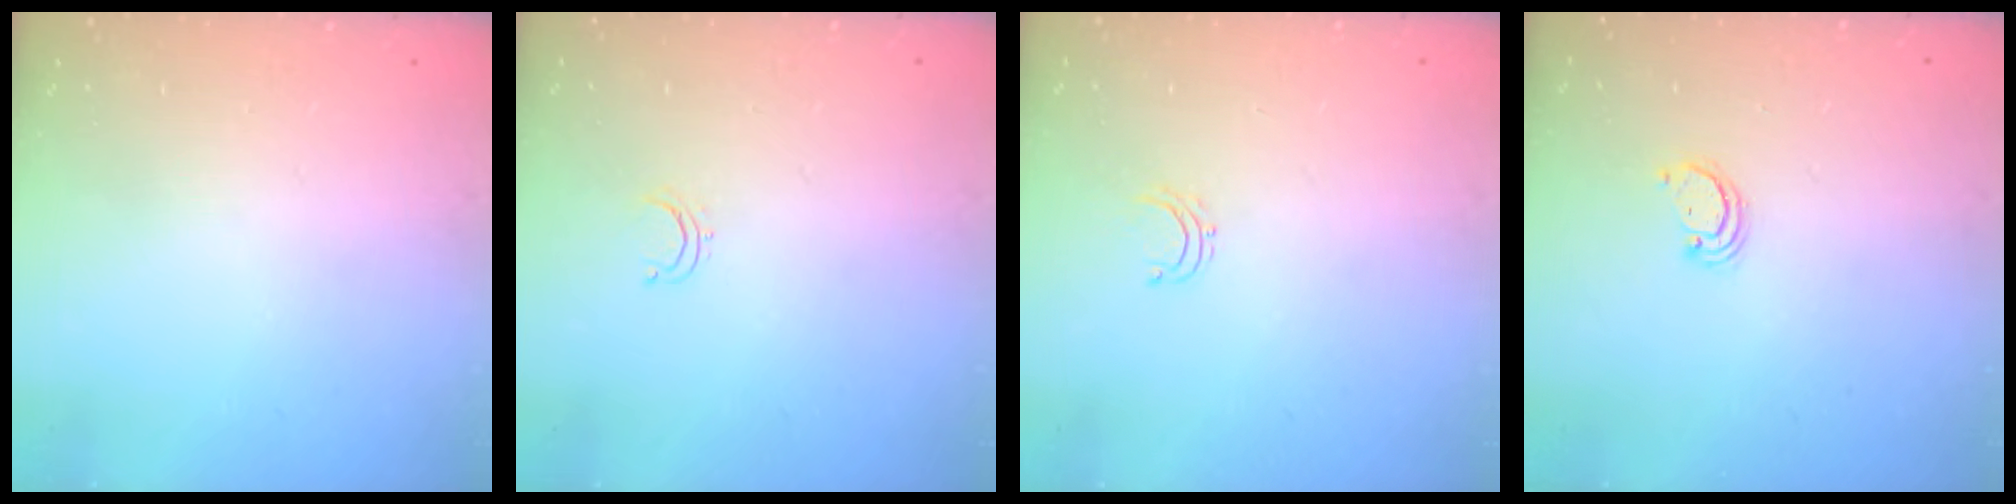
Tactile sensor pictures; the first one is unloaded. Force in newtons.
{"total": 2.8, "press": 2.8, "slide": 0.2}
{"total": 3.1, "press": 3.1, "slide": 0.2}
{"total": 2.4, "press": 2.4, "slide": 0.2}